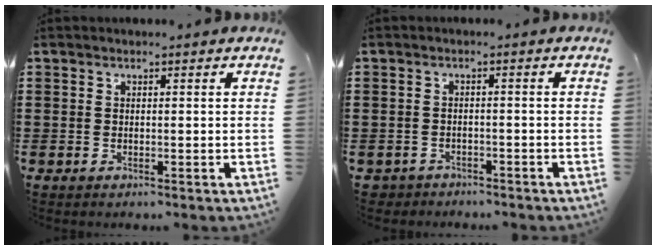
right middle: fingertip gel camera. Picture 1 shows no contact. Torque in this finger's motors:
{"motor_torque": [-0.45, 0.26, -0.05, -0.02]}